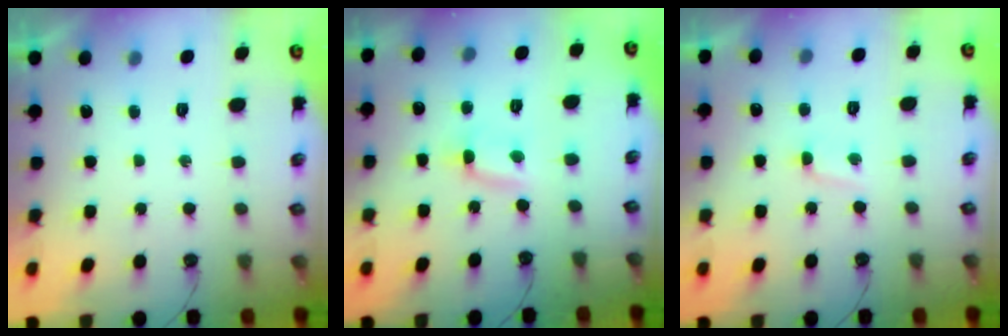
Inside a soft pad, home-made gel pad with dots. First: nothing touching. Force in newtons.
{"total": 1.6, "press": 1.5, "slide": 0.6}
{"total": 1.7, "press": 1.7, "slide": 0.3}